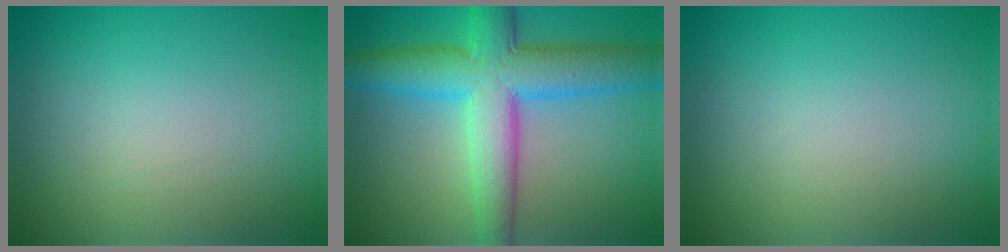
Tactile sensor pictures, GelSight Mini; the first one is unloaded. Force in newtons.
{"total": 8.6, "press": 8.6, "slide": 0.5}
{"total": 0.0}